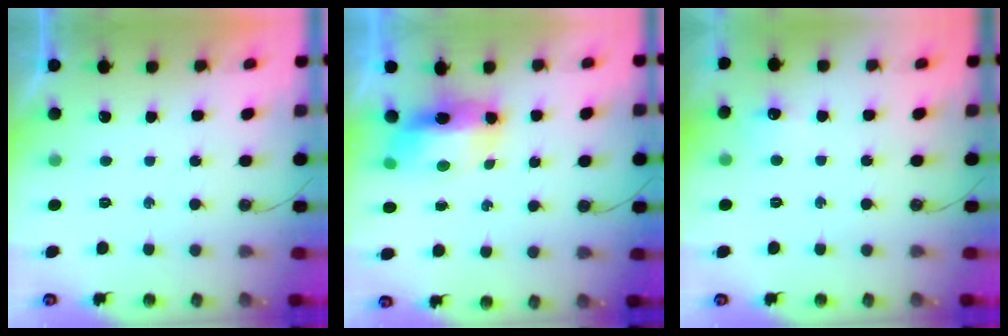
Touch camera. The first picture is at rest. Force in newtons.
{"total": 9.7, "press": 9.5, "slide": 1.5}
{"total": 5.8, "press": 5.8, "slide": 0.9}